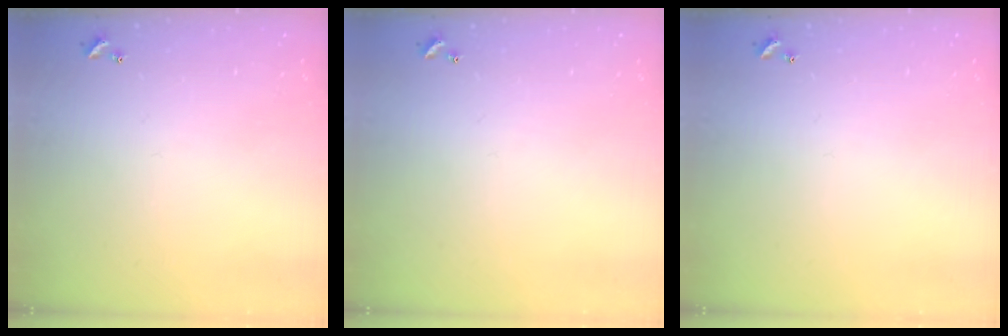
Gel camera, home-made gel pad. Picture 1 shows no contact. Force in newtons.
{"total": 0.0}
{"total": 0.0}